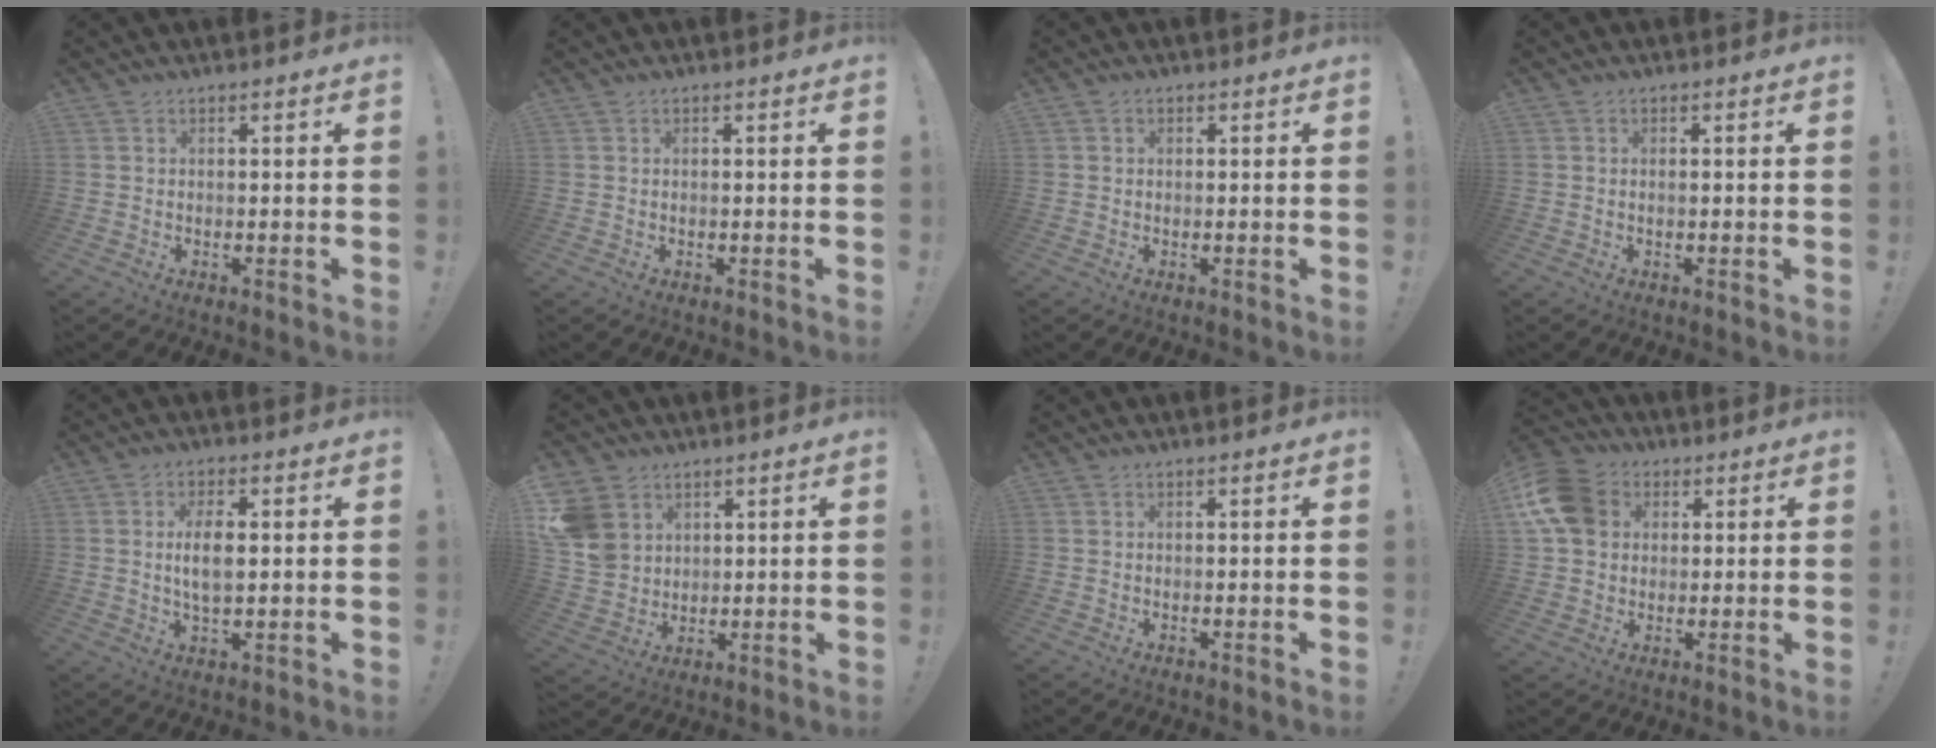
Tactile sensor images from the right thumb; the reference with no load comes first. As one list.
[{"total": 0.0}, {"total": 0.7, "force": [0.1, 0.6, 0.3], "torque": [0.004, -0.001, 0.001]}, {"total": 0.5, "force": [0.0, 0.1, 0.5], "torque": [-0.004, -0.003, -0.001]}, {"total": 6.6, "force": [0.8, 3.1, 5.8], "torque": [-0.102, -0.004, 0.005]}, {"total": 9.9, "force": [4.7, 8.0, 3.5], "torque": [-0.074, -0.021, 0.098]}, {"total": 0.0}, {"total": 12.9, "force": [3.1, 10.3, 7.1], "torque": [-0.126, 0.001, 0.063]}]